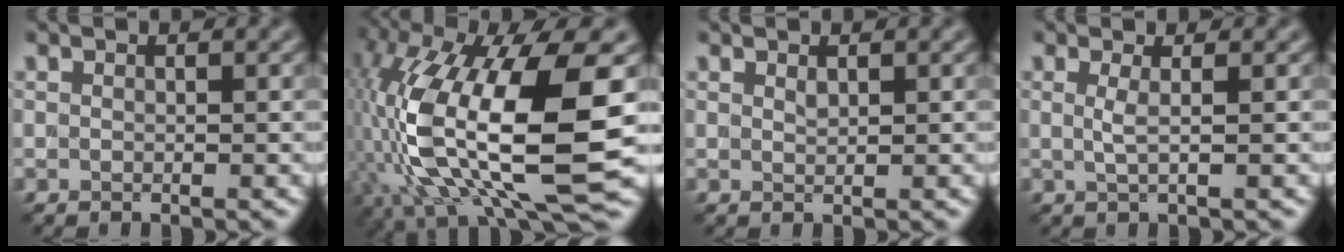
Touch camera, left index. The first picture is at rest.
{"total": 15.5, "force": [-1.1, 5.8, 14.4], "torque": [-0.282, -0.005, -0.019]}
{"total": 0.6, "force": [0.4, 0.2, 0.3], "torque": [-0.010, -0.002, 0.011]}
{"total": 1.5, "force": [0.2, 0.4, 1.4], "torque": [-0.027, -0.003, -0.001]}